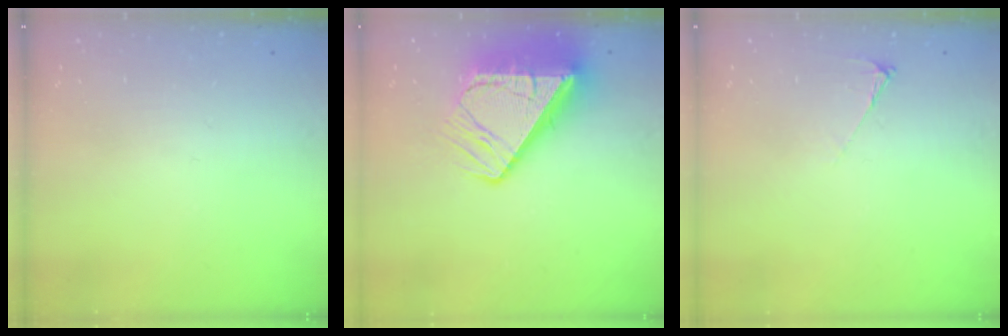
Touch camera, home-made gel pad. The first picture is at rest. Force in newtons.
{"total": 16.5, "press": 16.4, "slide": 2.2}
{"total": 4.0, "press": 4.0, "slide": 0.7}